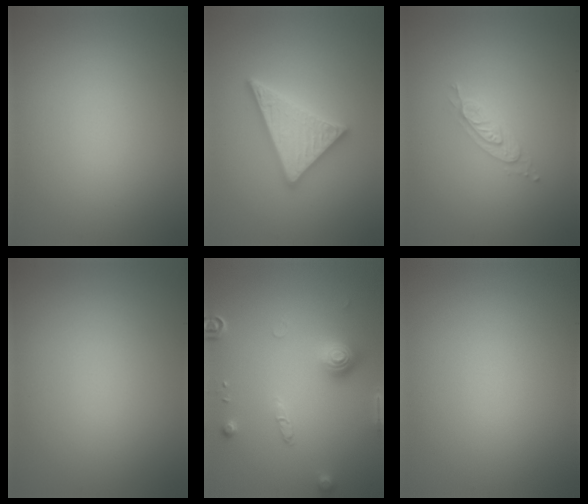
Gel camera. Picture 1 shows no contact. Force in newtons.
{"total": 4.8, "press": 4.8, "slide": 0.7}
{"total": 2.2, "press": 2.2, "slide": 0.3}
{"total": 0.0}
{"total": 3.0, "press": 2.8, "slide": 1.1}
{"total": 0.0}